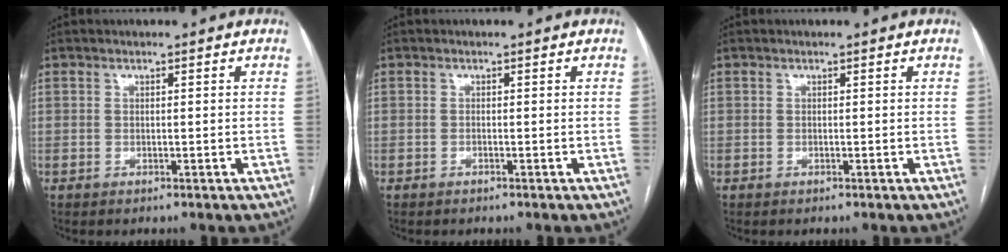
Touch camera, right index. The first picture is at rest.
{"total": 0.0}
{"total": 0.0}